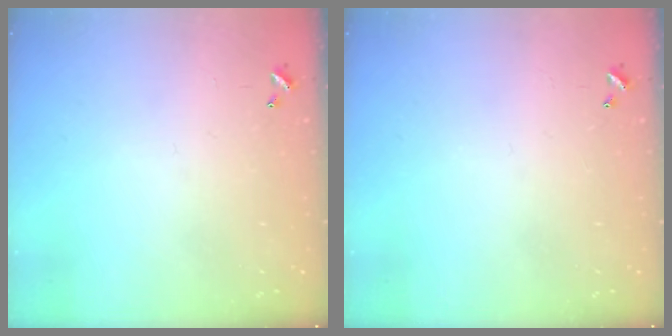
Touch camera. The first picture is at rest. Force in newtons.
{"total": 0.0}